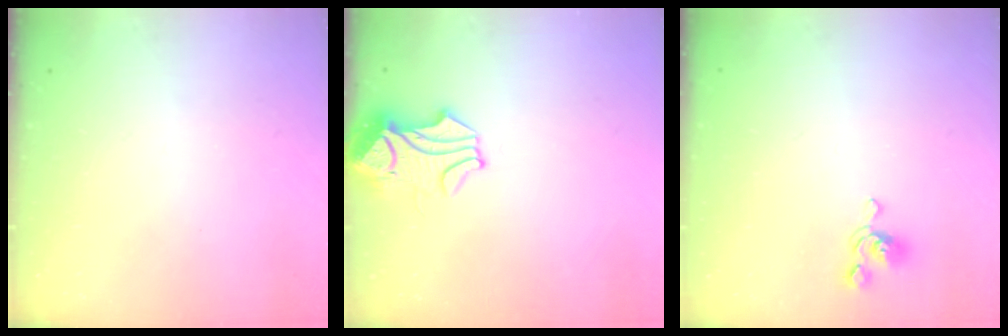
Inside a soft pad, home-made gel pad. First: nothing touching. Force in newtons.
{"total": 1.3, "press": 0.2, "slide": 1.3}
{"total": 3.5, "press": 3.4, "slide": 0.7}